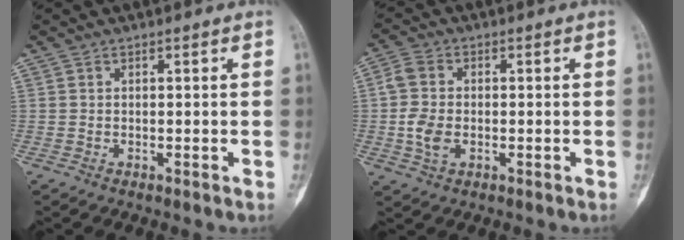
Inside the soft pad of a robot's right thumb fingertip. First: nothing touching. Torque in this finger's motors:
{"motor_torque": [0.93, 0.81, 0.99, -0.45, 0.01]}